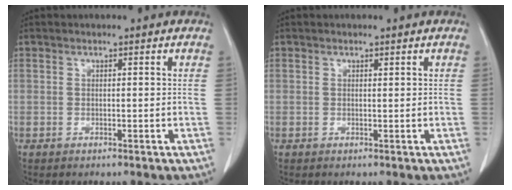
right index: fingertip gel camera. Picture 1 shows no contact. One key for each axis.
{"total": 0.0}